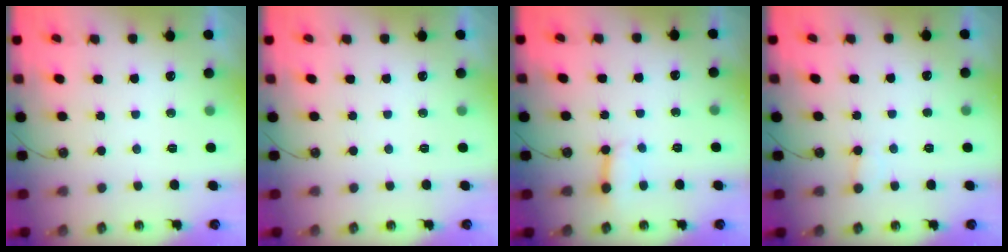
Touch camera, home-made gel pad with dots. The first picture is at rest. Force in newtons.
{"total": 0.0}
{"total": 2.8, "press": 2.8, "slide": 0.3}
{"total": 3.3, "press": 3.3, "slide": 0.4}